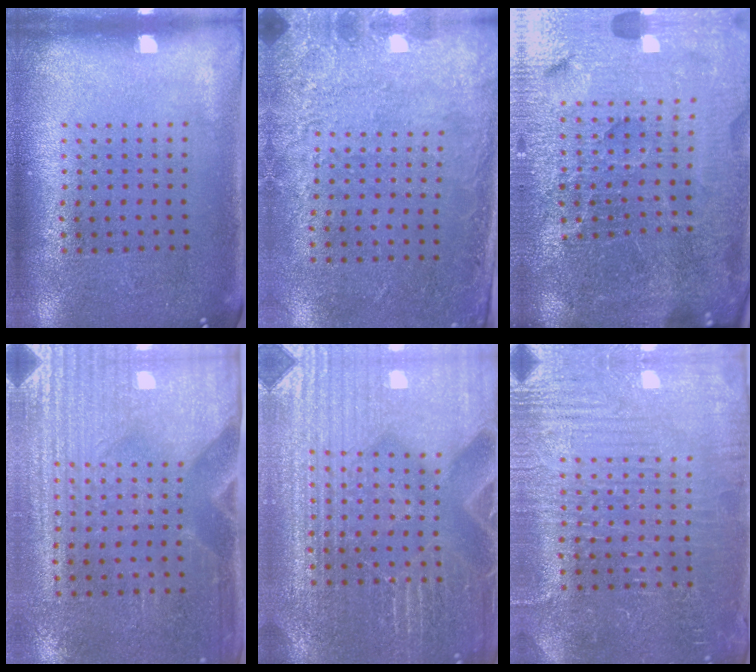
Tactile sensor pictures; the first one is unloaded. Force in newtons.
{"total": 2.7, "press": 1.9, "slide": 1.9}
{"total": 6.4, "press": 5.7, "slide": 2.9}
{"total": 3.1, "press": 2.8, "slide": 1.3}
{"total": 4.9, "press": 4.7, "slide": 1.5}
{"total": 4.0, "press": 3.9, "slide": 0.9}